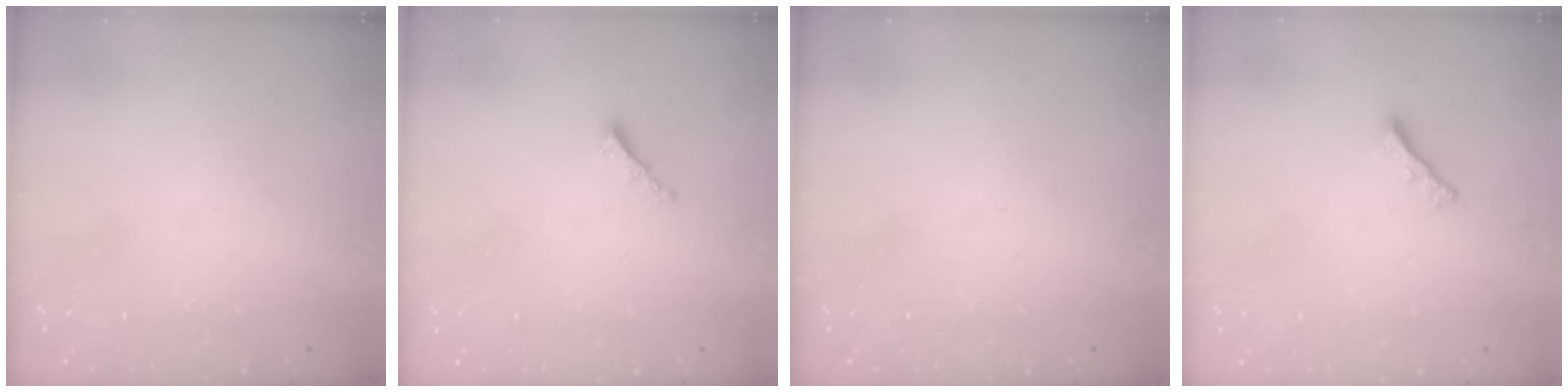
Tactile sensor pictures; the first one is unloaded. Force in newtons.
{"total": 1.2, "press": 1.1, "slide": 0.5}
{"total": 0.0}
{"total": 2.2, "press": 2.1, "slide": 0.6}